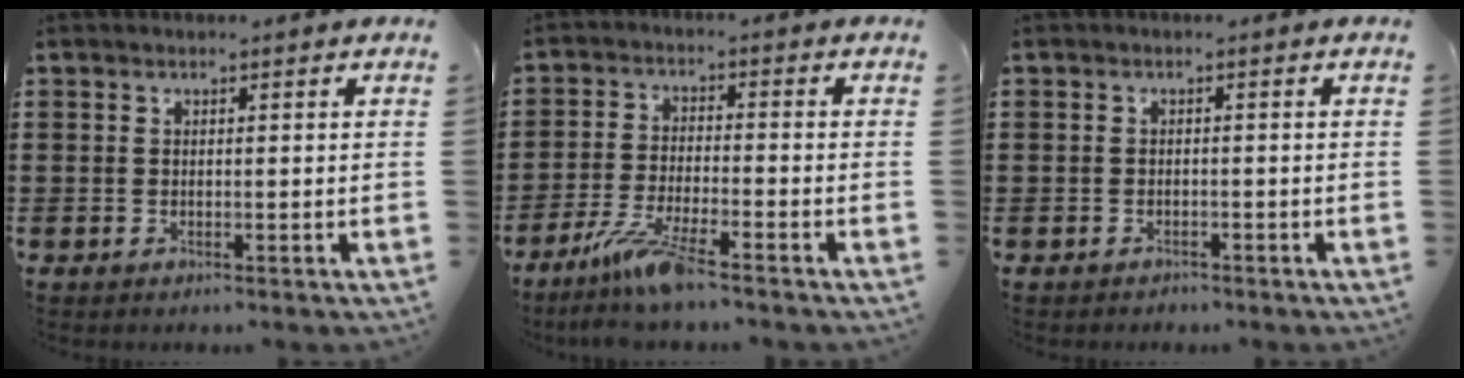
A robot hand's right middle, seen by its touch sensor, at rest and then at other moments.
{"total": 7.0, "force": [-5.3, 0.3, 4.5], "torque": [-0.103, -0.019, -0.102]}
{"total": 1.0, "force": [-0.9, 0.4, -0.2], "torque": [0.001, 0.002, -0.021]}